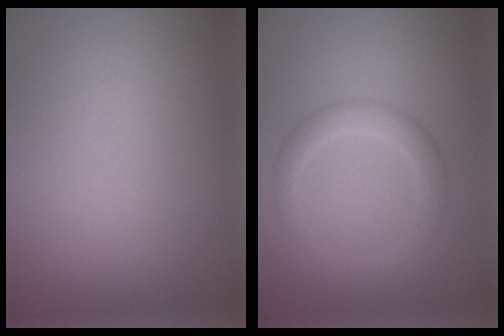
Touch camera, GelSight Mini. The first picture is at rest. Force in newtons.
{"total": 2.9, "press": 2.9, "slide": 0.2}